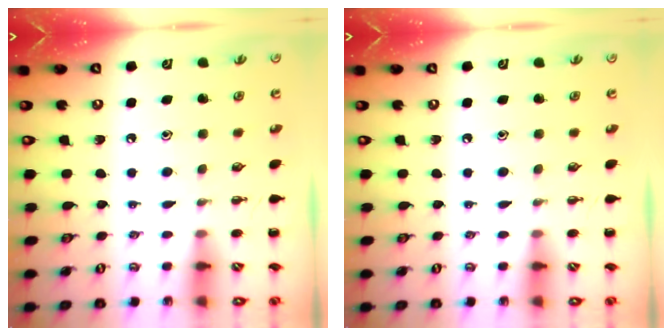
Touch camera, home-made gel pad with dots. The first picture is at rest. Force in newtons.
{"total": 0.0}